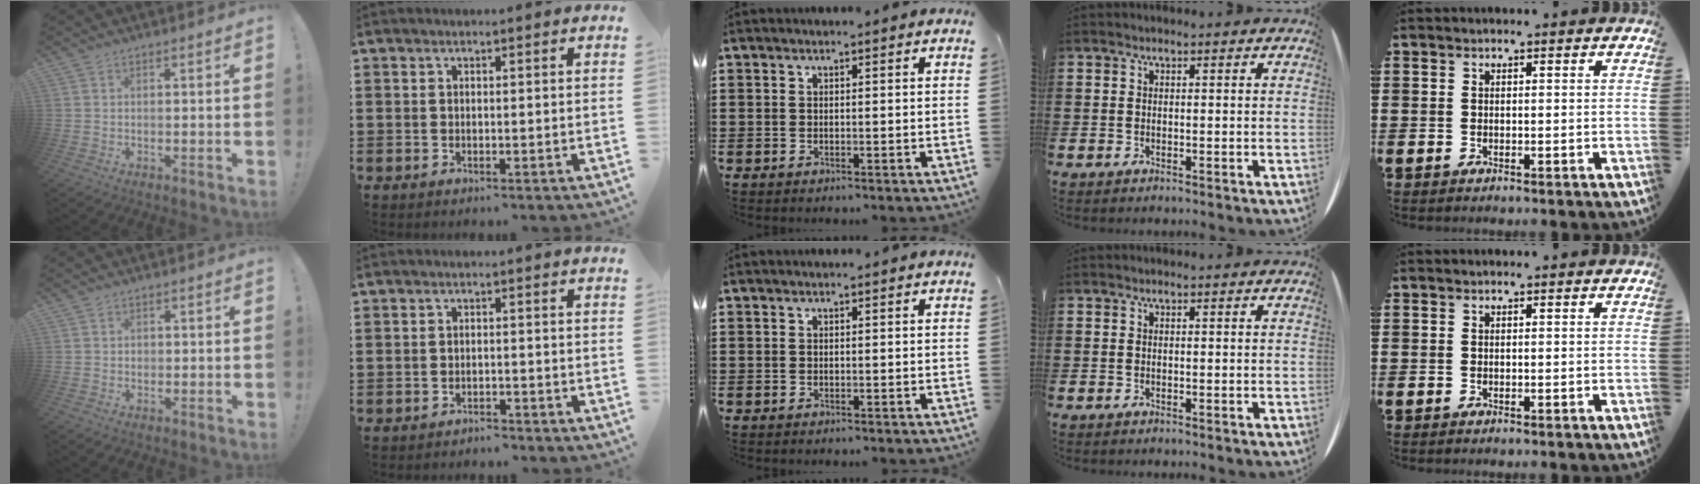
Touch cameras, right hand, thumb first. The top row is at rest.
{"thumb": {"total": 1.0, "force": [-0.2, 0.9, 0.3], "torque": [-0.010, 0.004, -0.003]}, "index": {"total": 1.5, "force": [-1.5, 0.1, -0.1], "torque": [-0.003, 0.002, -0.034]}}